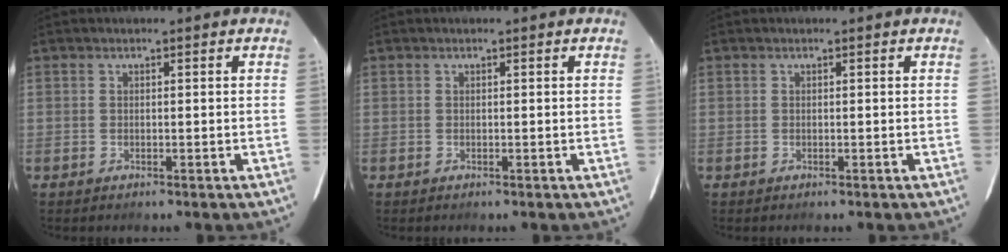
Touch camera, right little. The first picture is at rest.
{"total": 0.0}
{"total": 0.0}